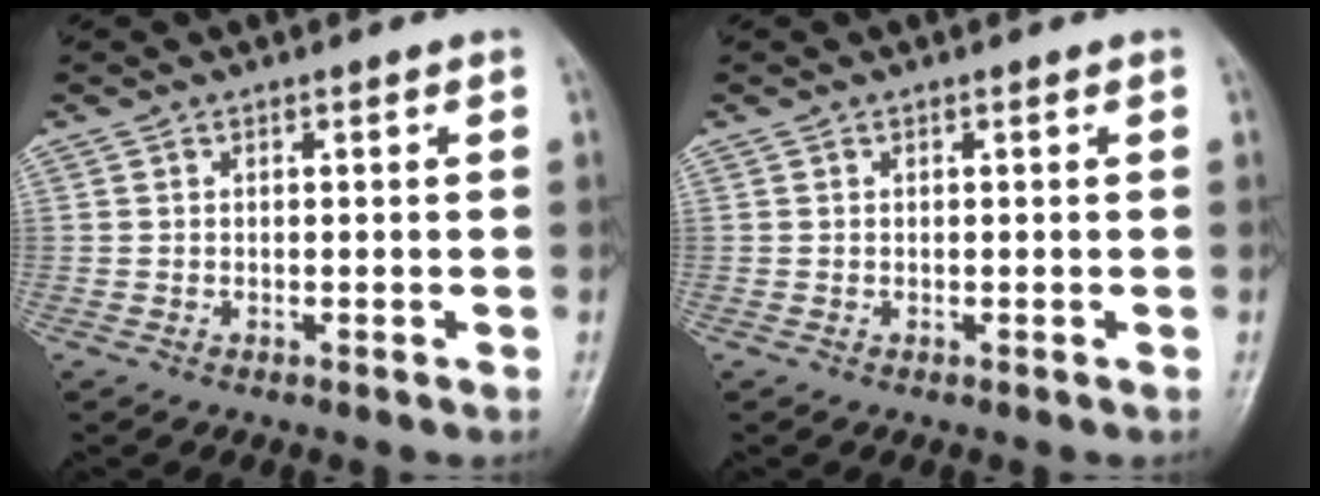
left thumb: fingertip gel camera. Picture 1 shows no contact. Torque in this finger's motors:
{"motor_torque": [0.01, -0.01, -0.04, -0.04, 0.00]}